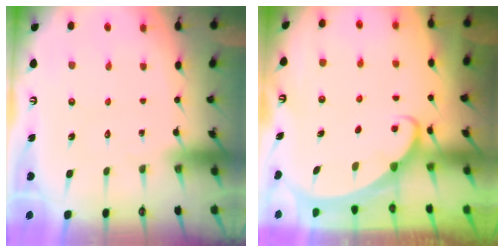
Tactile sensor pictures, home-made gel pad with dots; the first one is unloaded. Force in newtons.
{"total": 2.1, "press": 2.1, "slide": 0.3}